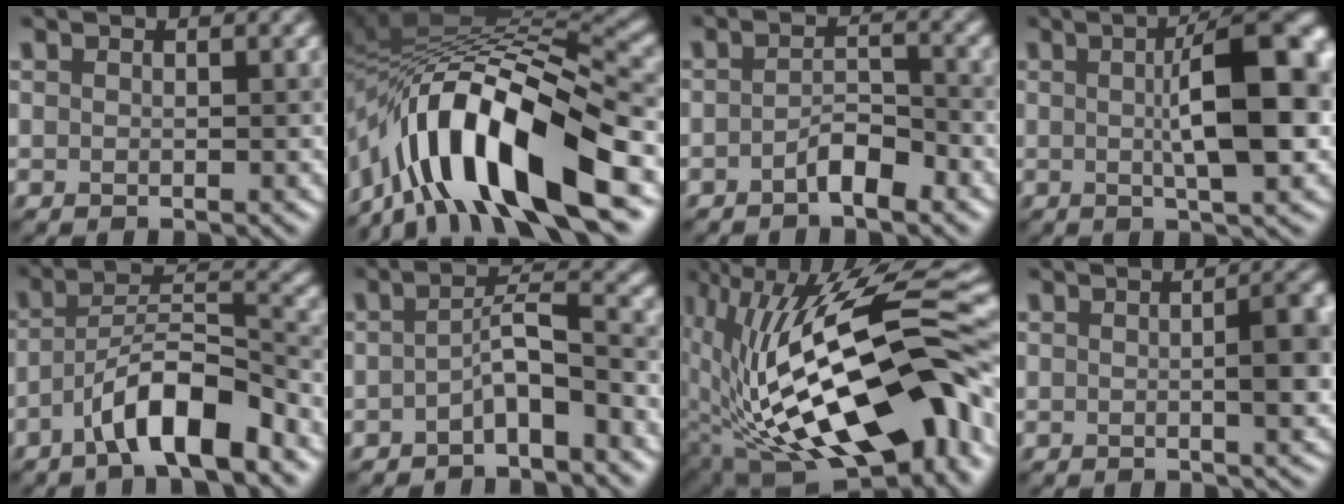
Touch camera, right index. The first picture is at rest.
{"total": 14.0, "force": [-6.5, 5.0, 11.3], "torque": [-0.180, 0.015, -0.111]}
{"total": 2.5, "force": [-1.7, 0.8, 1.7], "torque": [-0.030, 0.011, -0.030]}
{"total": 9.1, "force": [0.8, 2.2, 8.8], "torque": [-0.117, 0.013, 0.009]}
{"total": 7.1, "force": [-4.1, 1.9, 5.4], "torque": [-0.094, 0.017, -0.070]}
{"total": 3.3, "force": [-1.9, 0.7, 2.6], "torque": [-0.050, 0.017, -0.038]}
{"total": 18.1, "force": [-1.0, 8.5, 15.9], "torque": [-0.280, 0.010, -0.017]}
{"total": 3.7, "force": [-0.2, 0.8, 3.6], "torque": [-0.052, 0.004, -0.003]}